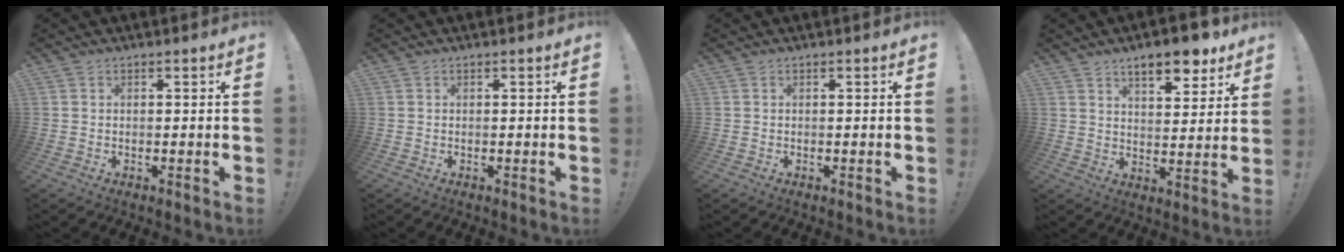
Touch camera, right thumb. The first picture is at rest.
{"total": 0.0}
{"total": 0.0}
{"total": 10.5, "force": [7.5, 3.3, 6.6], "torque": [-0.090, -0.044, 0.127]}